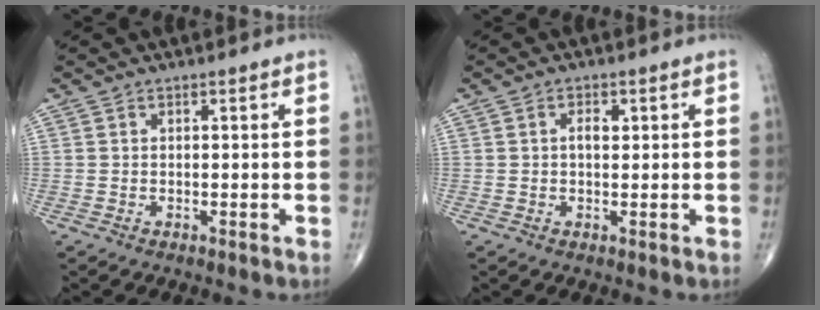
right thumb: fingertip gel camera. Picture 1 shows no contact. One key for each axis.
{"total": 2.1, "fx": 0.4, "fy": 1.2, "fz": 1.6, "tx": -0.026, "ty": 0.001, "tz": 0.005}